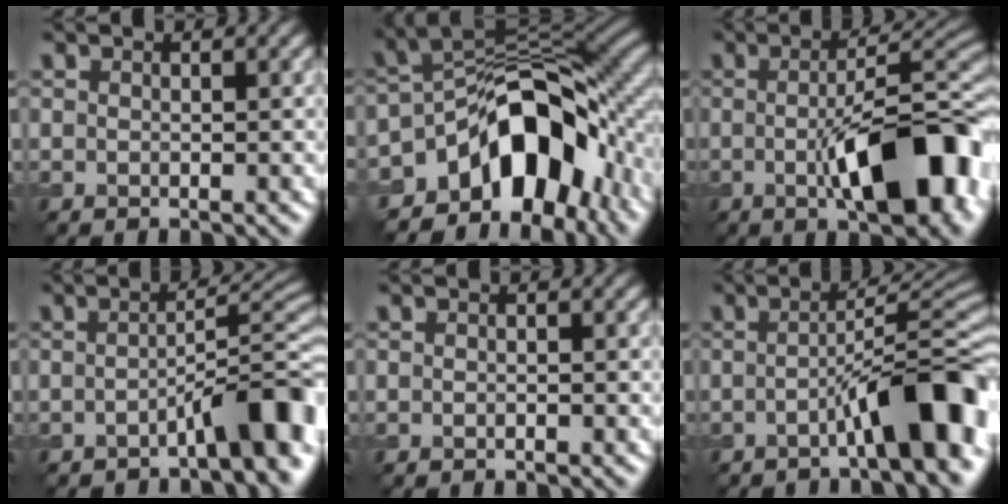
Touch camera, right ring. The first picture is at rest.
{"total": 12.2, "force": [-6.2, 7.0, 7.8], "torque": [-0.102, 0.002, -0.105]}
{"total": 10.8, "force": [-2.1, 3.3, 10.1], "torque": [-0.141, 0.003, -0.026]}
{"total": 5.6, "force": [-2.5, 1.0, 5.0], "torque": [-0.064, 0.021, -0.036]}
{"total": 0.0}
{"total": 8.4, "force": [-2.8, 1.5, 7.7], "torque": [-0.096, 0.026, -0.046]}